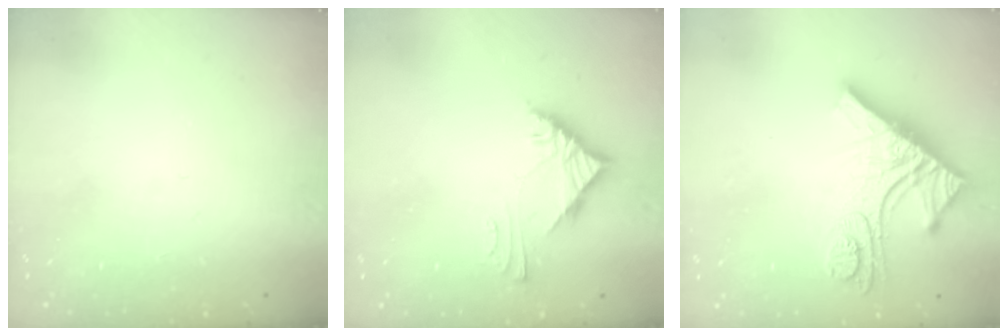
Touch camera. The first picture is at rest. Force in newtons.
{"total": 5.3, "press": 5.2, "slide": 0.3}
{"total": 13.4, "press": 13.4, "slide": 1.1}